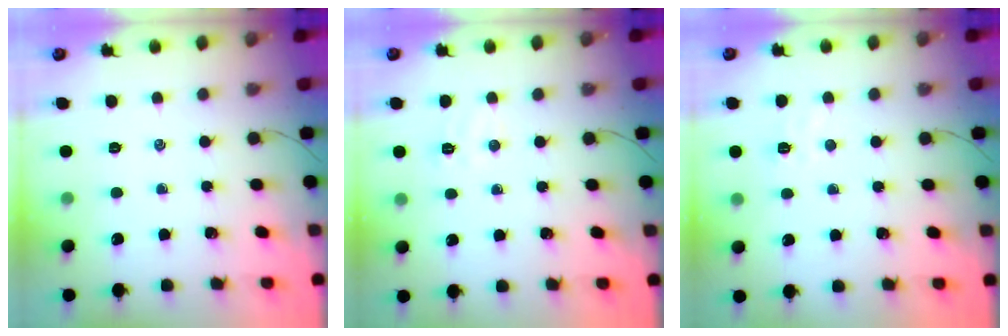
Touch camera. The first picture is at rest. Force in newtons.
{"total": 4.5, "press": 4.4, "slide": 1.0}
{"total": 4.1, "press": 4.0, "slide": 0.9}